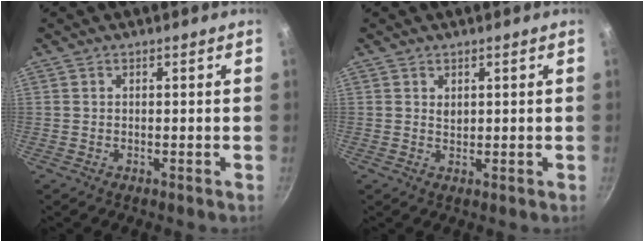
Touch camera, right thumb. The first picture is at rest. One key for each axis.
{"total": 1.1, "fx": 0.6, "fy": 0.8, "fz": 0.6, "tx": -0.006, "ty": -0.004, "tz": 0.010}